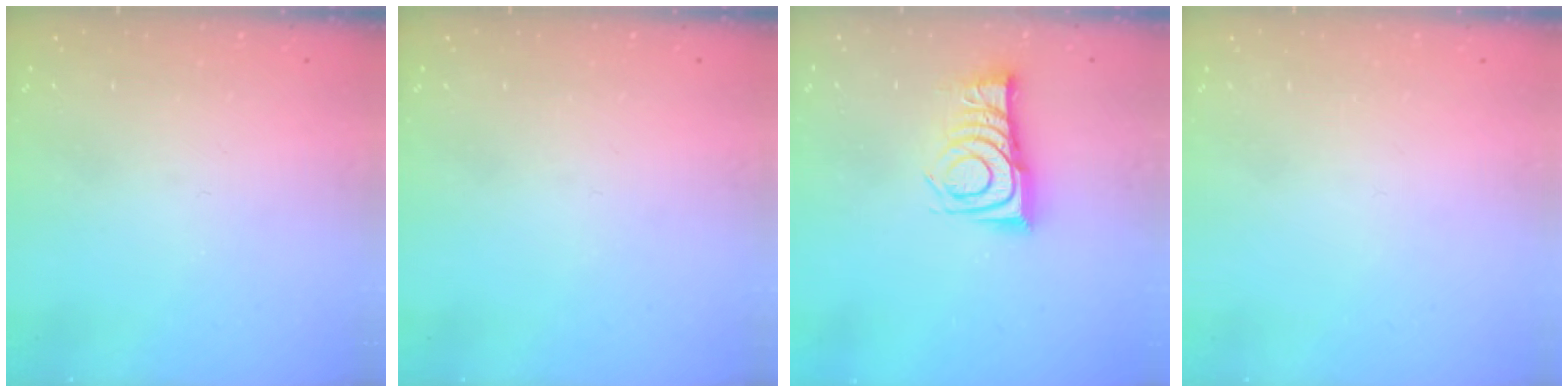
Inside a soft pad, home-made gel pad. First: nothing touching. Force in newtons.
{"total": 0.0}
{"total": 9.9, "press": 9.9, "slide": 0.4}
{"total": 1.7, "press": 1.6, "slide": 0.1}